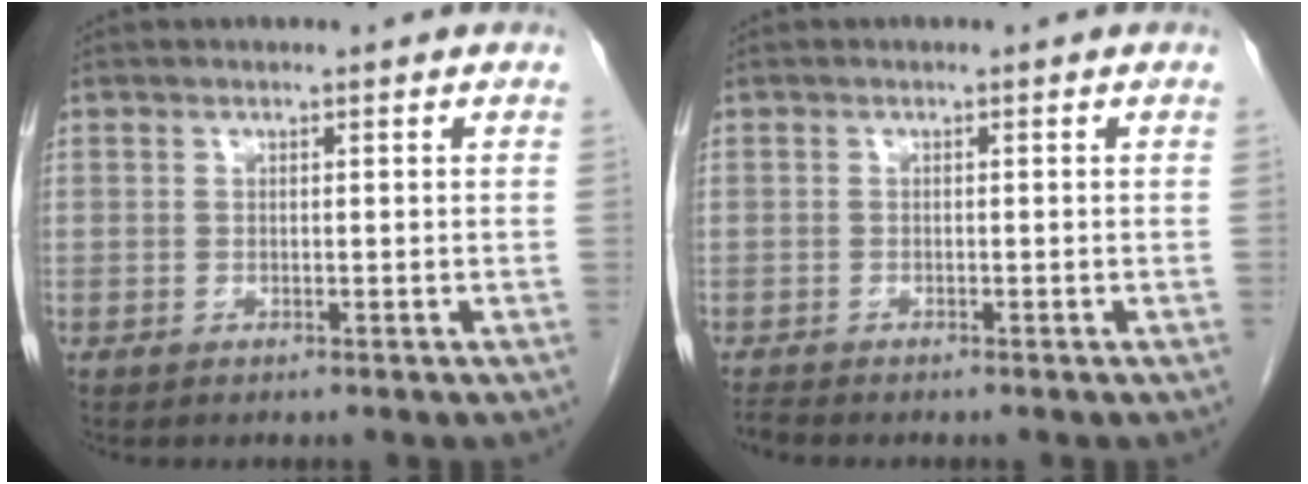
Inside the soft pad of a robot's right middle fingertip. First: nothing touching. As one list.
[{"total": 0.9, "force": [-0.9, -0.3, 0.0], "torque": [-0.014, -0.010, -0.018]}]